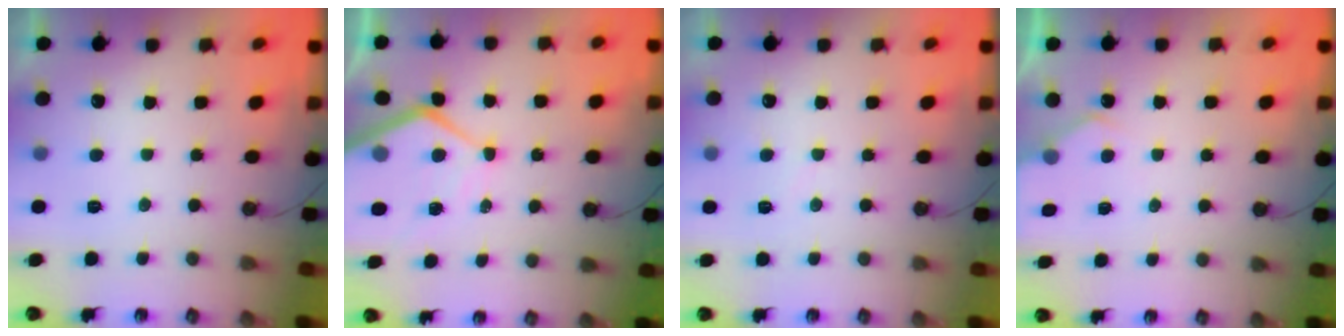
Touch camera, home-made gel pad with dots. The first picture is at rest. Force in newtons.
{"total": 10.4, "press": 10.3, "slide": 1.1}
{"total": 3.7, "press": 3.7, "slide": 0.4}
{"total": 4.2, "press": 4.2, "slide": 0.4}